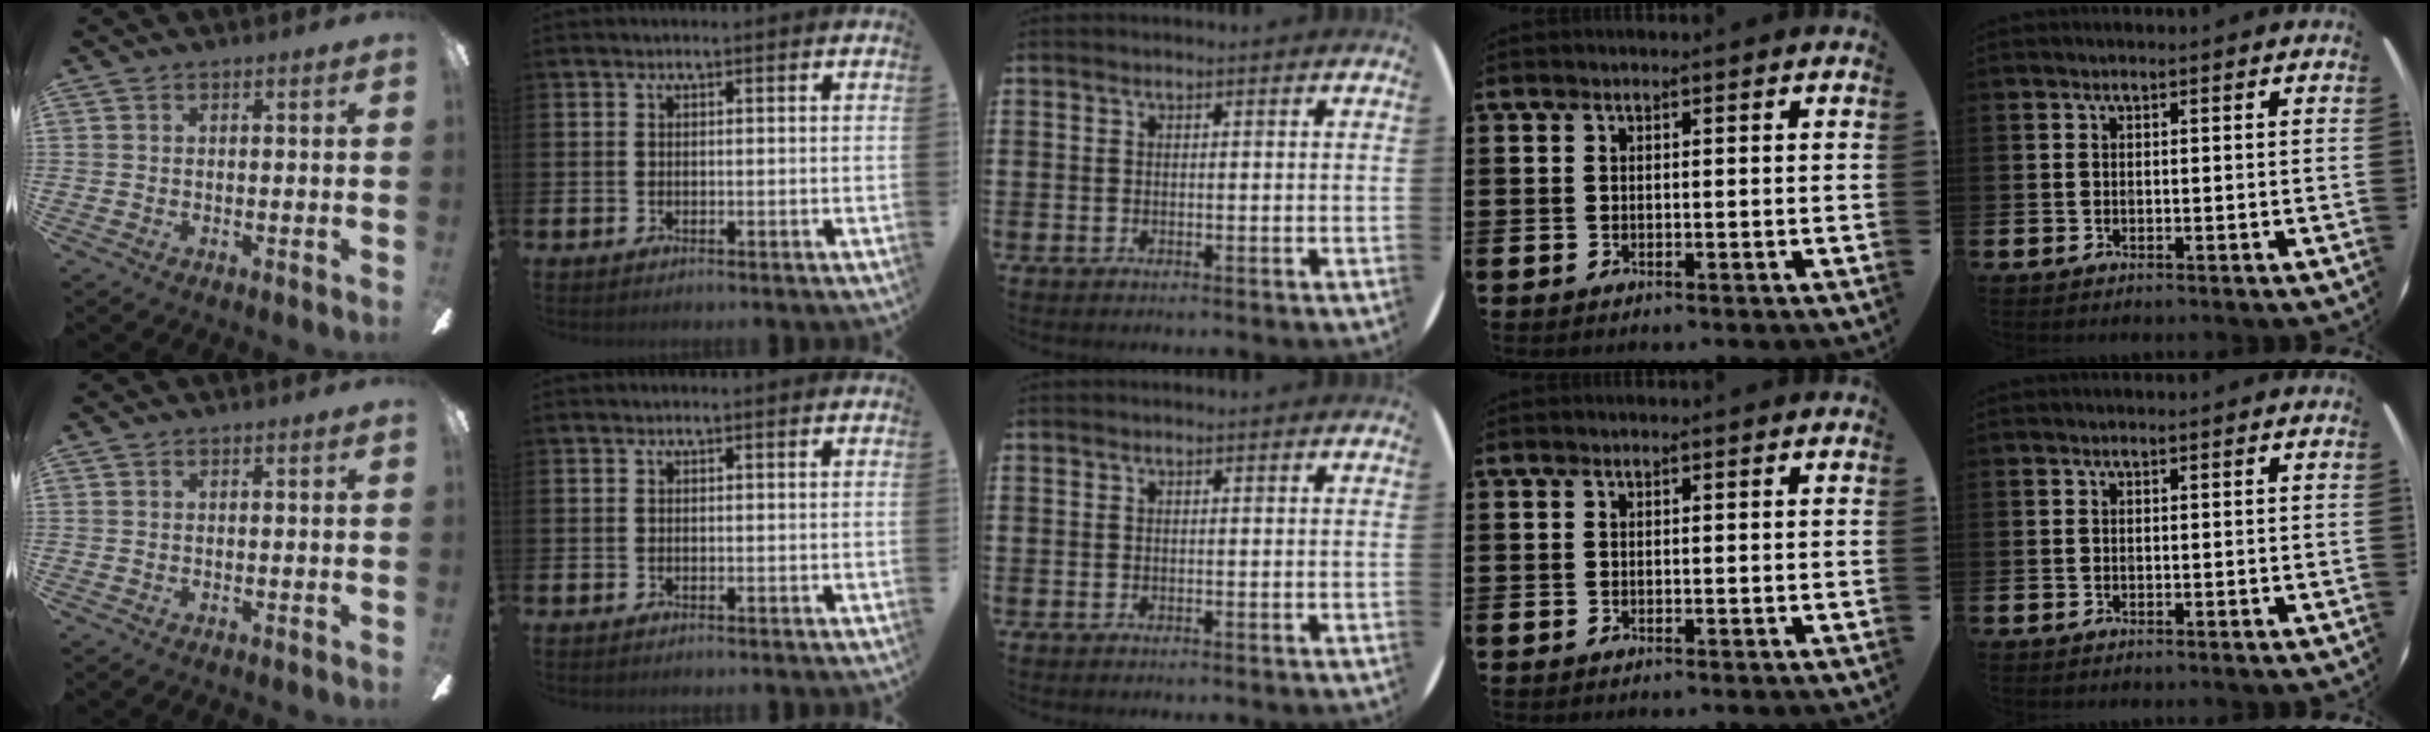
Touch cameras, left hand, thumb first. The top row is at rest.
{}